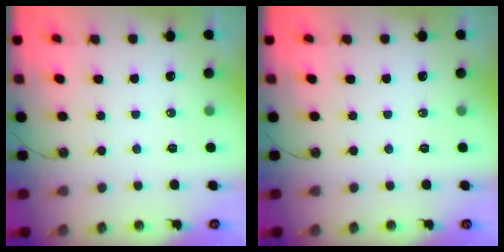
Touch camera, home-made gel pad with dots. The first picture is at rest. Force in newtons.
{"total": 0.0}